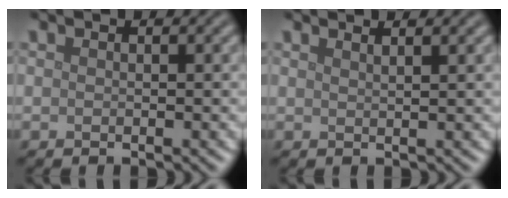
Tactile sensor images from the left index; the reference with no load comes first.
{"total": 2.4, "force": [1.8, 0.9, 1.3], "torque": [0.009, 0.008, -0.002]}